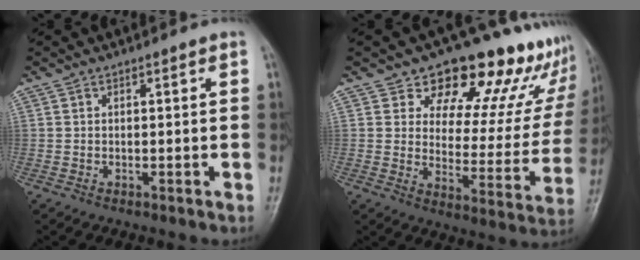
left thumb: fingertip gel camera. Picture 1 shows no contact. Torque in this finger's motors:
{"motor_torque": [0.52, 0.25, 0.11, -0.08, 0.14]}